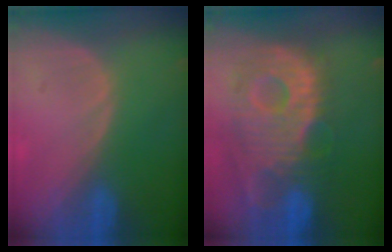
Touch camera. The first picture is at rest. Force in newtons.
{"total": 13.0, "press": 11.3, "slide": 6.4}